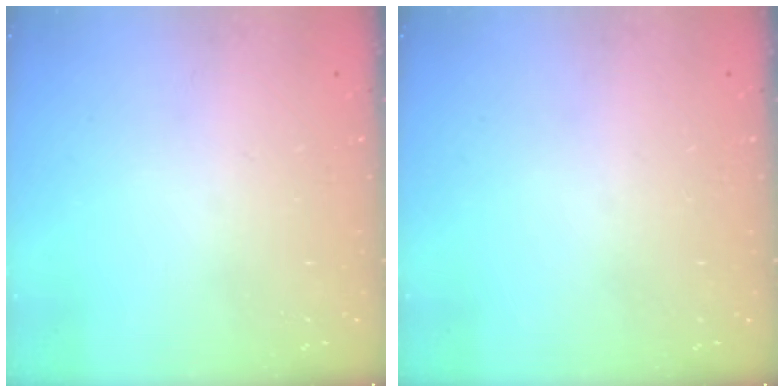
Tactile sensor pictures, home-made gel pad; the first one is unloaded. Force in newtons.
{"total": 0.0}